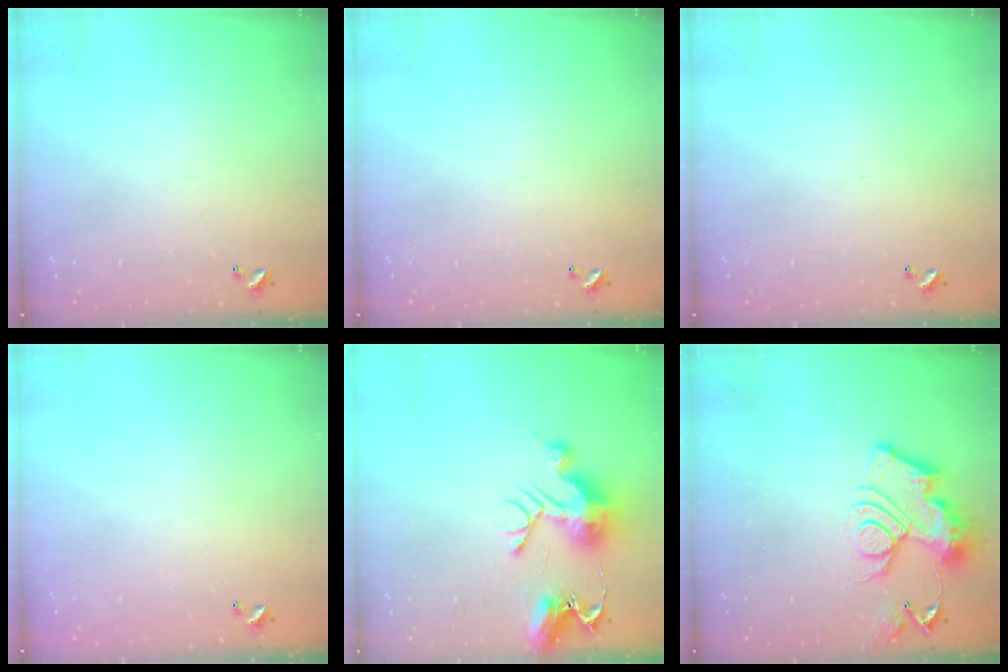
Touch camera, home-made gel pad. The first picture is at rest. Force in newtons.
{"total": 0.0}
{"total": 0.0}
{"total": 0.0}
{"total": 11.3, "press": 11.3, "slide": 1.0}
{"total": 15.3, "press": 15.3, "slide": 1.2}